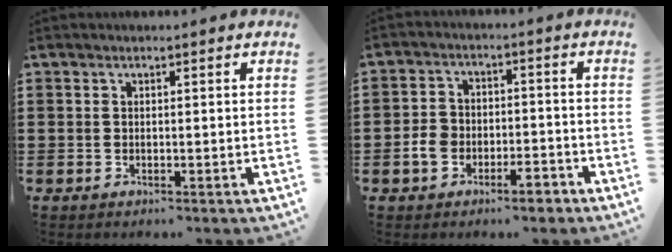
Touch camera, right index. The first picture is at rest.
{"total": 4.9, "force": [-2.8, 2.8, 2.8], "torque": [-0.054, 0.008, -0.053]}